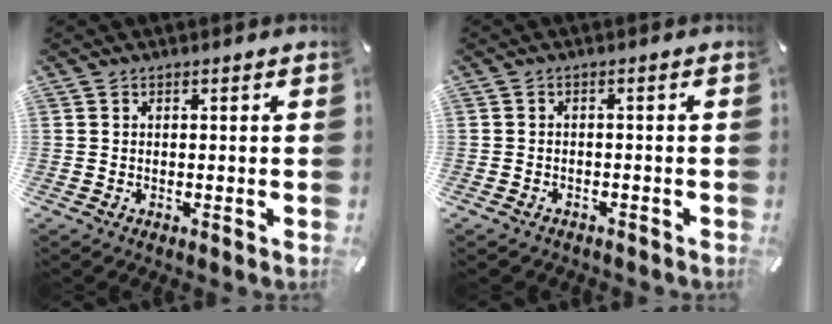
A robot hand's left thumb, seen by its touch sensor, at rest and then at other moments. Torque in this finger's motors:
{"motor_torque": [-0.10, 1.25, 0.02, 0.15, 0.05]}